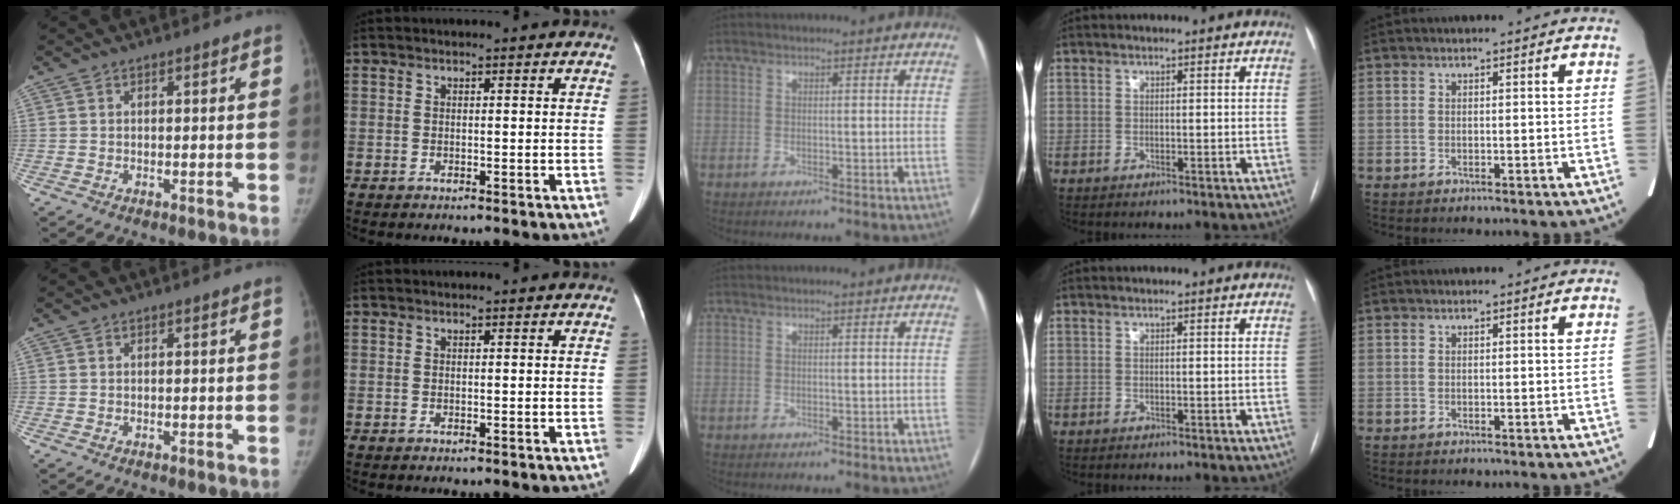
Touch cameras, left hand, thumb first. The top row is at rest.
{}